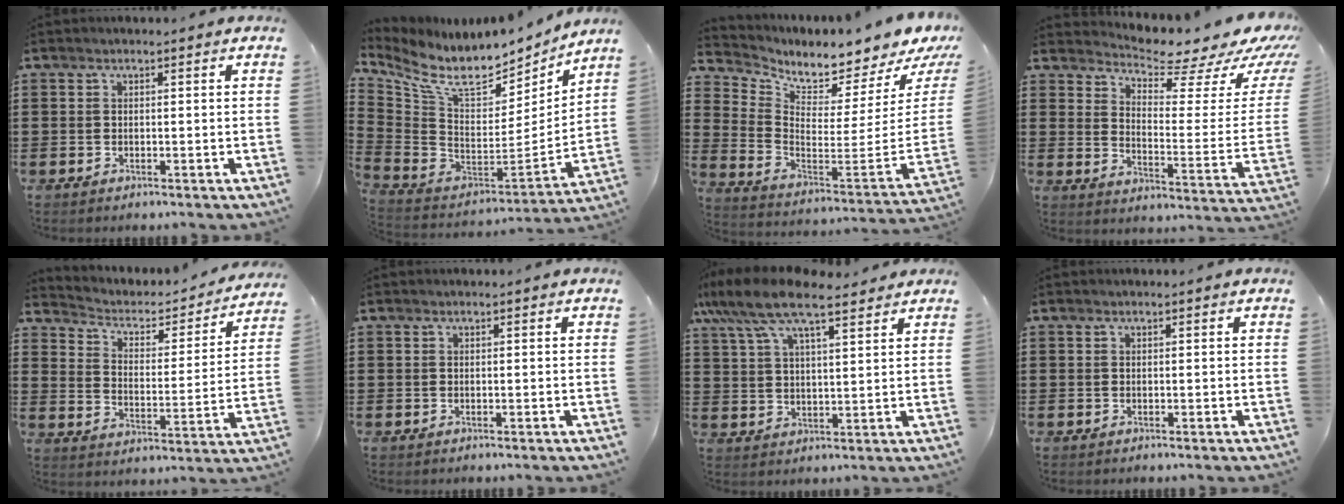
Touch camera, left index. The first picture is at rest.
{"total": 11.1, "force": [8.8, 3.7, 5.7], "torque": [-0.143, -0.069, 0.155]}
{"total": 3.5, "force": [3.3, 0.5, 1.0], "torque": [-0.033, -0.069, 0.047]}
{"total": 6.6, "force": [5.9, 1.3, 2.5], "torque": [-0.056, -0.057, 0.098]}
{"total": 2.7, "force": [2.0, 1.5, 1.0], "torque": [-0.037, -0.015, 0.022]}
{"total": 0.0}
{"total": 10.1, "force": [7.8, 2.6, 5.8], "torque": [-0.135, -0.012, 0.142]}
{"total": 0.0}